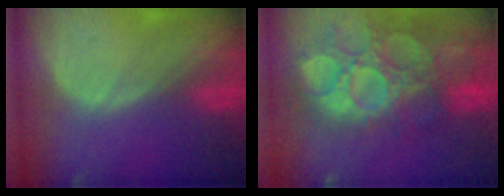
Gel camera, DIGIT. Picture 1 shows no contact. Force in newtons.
{"total": 15.1, "press": 12.6, "slide": 8.4}